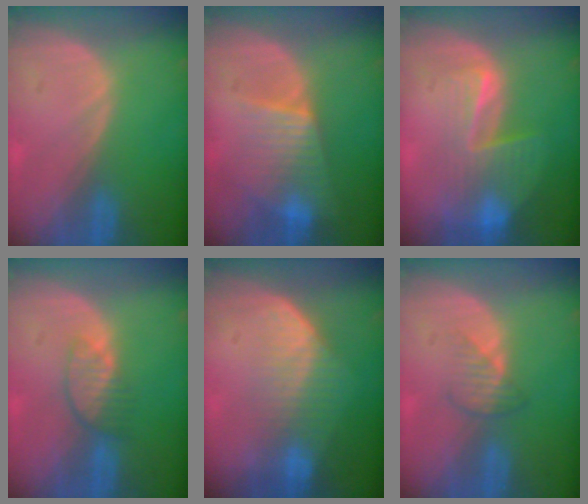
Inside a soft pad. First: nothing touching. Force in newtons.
{"total": 6.5, "press": 6.4, "slide": 1.1}
{"total": 8.3, "press": 7.2, "slide": 4.3}
{"total": 3.7, "press": 3.4, "slide": 1.5}
{"total": 7.1, "press": 5.9, "slide": 3.8}
{"total": 2.5, "press": 2.5, "slide": 0.4}